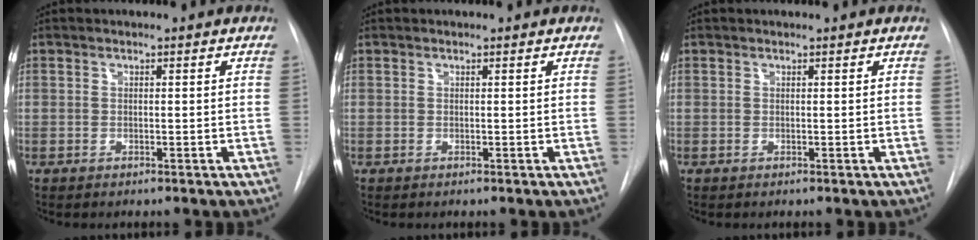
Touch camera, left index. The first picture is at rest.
{"total": 0.0}
{"total": 0.0}